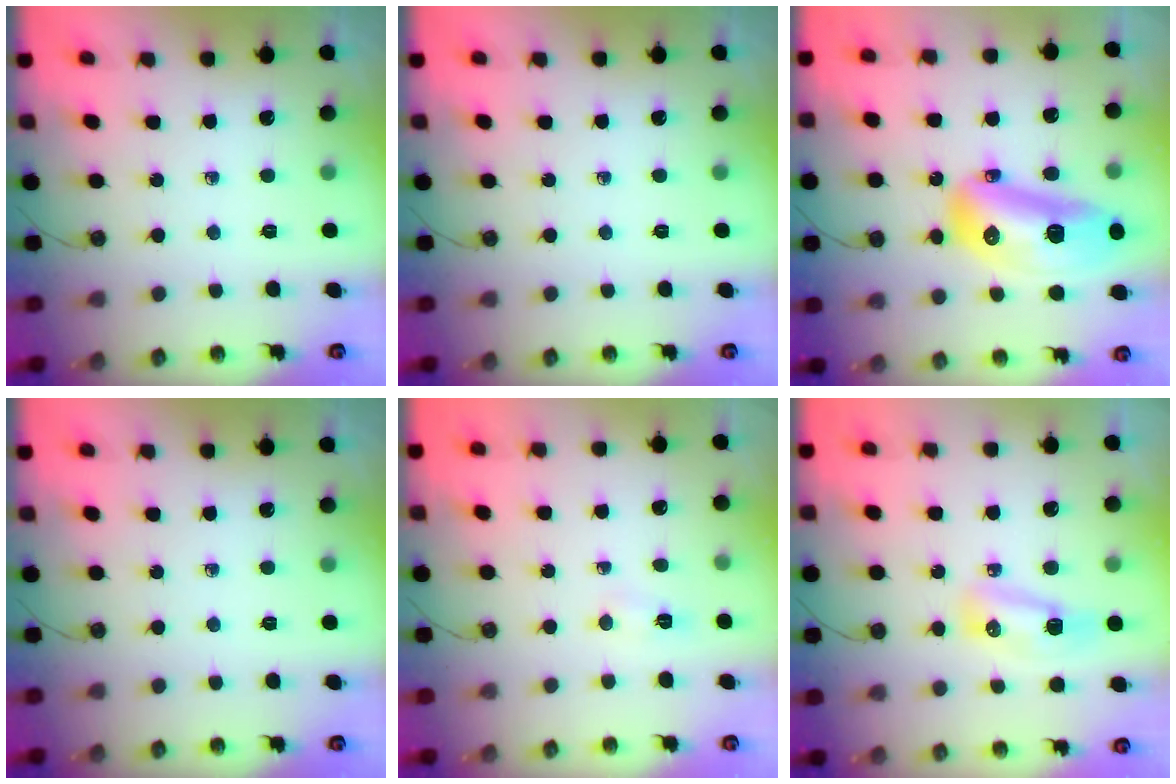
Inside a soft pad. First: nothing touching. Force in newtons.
{"total": 0.0}
{"total": 19.2, "press": 19.1, "slide": 2.5}
{"total": 0.0}
{"total": 2.9, "press": 2.9, "slide": 0.4}
{"total": 8.8, "press": 8.4, "slide": 2.8}